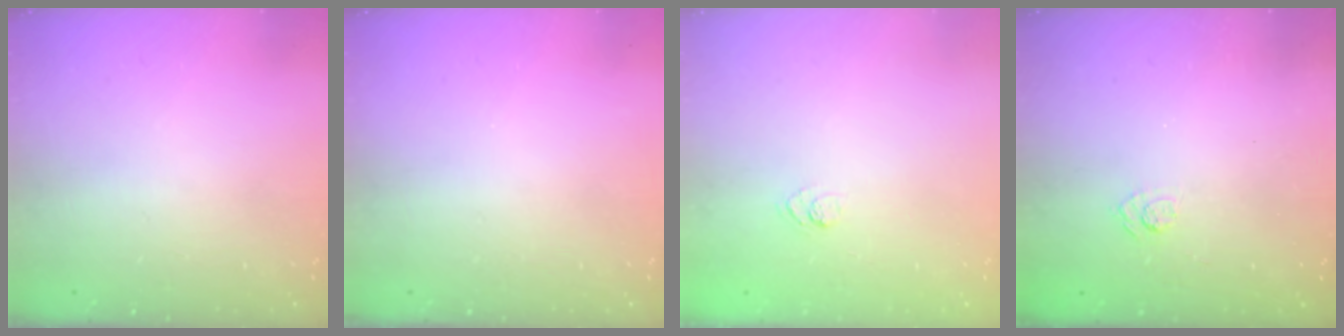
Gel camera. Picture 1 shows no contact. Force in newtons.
{"total": 0.0}
{"total": 3.2, "press": 3.0, "slide": 1.0}
{"total": 3.9, "press": 3.6, "slide": 1.4}